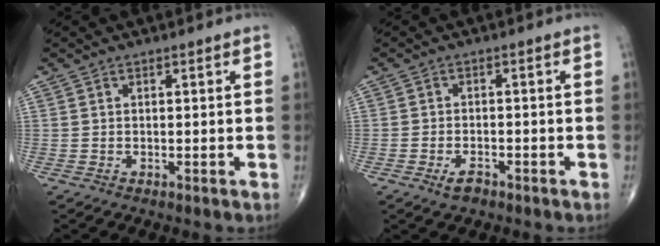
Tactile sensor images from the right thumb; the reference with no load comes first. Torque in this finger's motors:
{"motor_torque": [-0.45, -0.14, -0.24, -0.23, 0.00]}